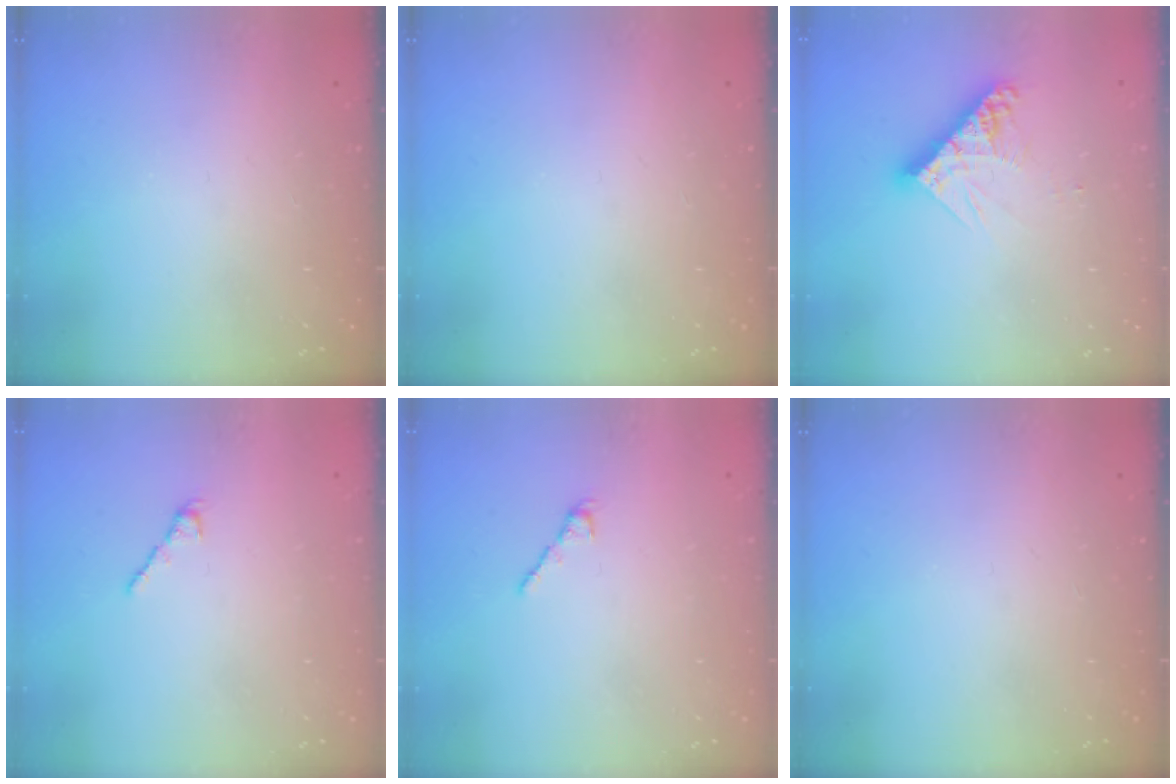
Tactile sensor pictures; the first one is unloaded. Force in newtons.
{"total": 0.0}
{"total": 10.7, "press": 10.6, "slide": 1.0}
{"total": 2.2, "press": 2.2, "slide": 0.4}
{"total": 2.2, "press": 2.2, "slide": 0.4}
{"total": 0.0}